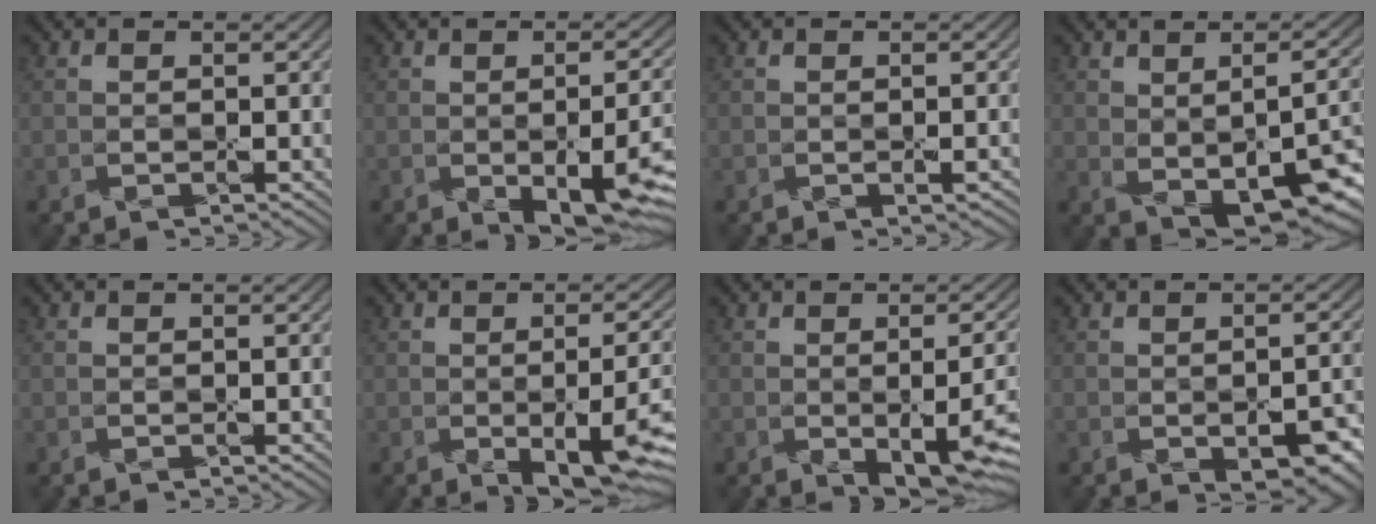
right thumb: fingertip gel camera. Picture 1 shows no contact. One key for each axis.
{"total": 8.9, "fx": -2.2, "fy": 3.7, "fz": 7.9, "tx": -0.112, "ty": -0.030, "tz": -0.006}
{"total": 0.8, "fx": -0.3, "fy": 0.1, "fz": 0.7, "tx": -0.013, "ty": 0.000, "tz": -0.004}
{"total": 10.6, "fx": -1.7, "fy": 4.9, "fz": 9.2, "tx": -0.138, "ty": -0.016, "tz": -0.010}
{"total": 0.0}
{"total": 10.0, "fx": -1.9, "fy": 3.9, "fz": 9.0, "tx": -0.117, "ty": -0.020, "tz": -0.004}
{"total": 7.9, "fx": -1.4, "fy": 3.1, "fz": 7.1, "tx": -0.095, "ty": -0.016, "tz": 0.004}
{"total": 5.0, "fx": -1.7, "fy": 2.4, "fz": 4.0, "tx": -0.060, "ty": -0.019, "tz": -0.011}